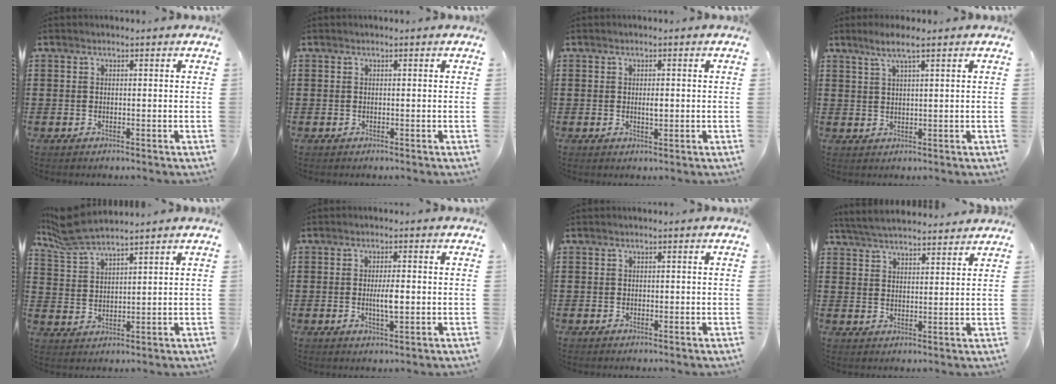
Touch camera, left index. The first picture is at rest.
{"total": 0.0}
{"total": 1.6, "force": [0.0, 0.5, 1.5], "torque": [-0.029, 0.002, -0.001]}
{"total": 3.6, "force": [2.1, 0.2, 2.9], "torque": [-0.060, 0.004, 0.037]}
{"total": 6.1, "force": [5.5, 0.6, 2.6], "torque": [-0.069, -0.014, 0.101]}
{"total": 3.9, "force": [-0.2, 1.0, 3.8], "torque": [-0.067, -0.001, -0.005]}
{"total": 0.5, "force": [0.0, 0.4, 0.3], "torque": [-0.008, 0.003, 0.000]}
{"total": 4.6, "force": [4.5, 0.5, 0.8], "torque": [-0.032, -0.016, 0.081]}